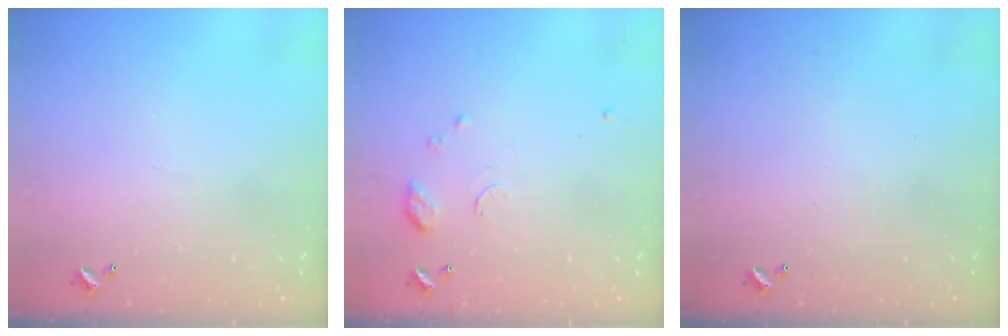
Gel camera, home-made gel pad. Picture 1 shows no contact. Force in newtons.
{"total": 7.9, "press": 7.8, "slide": 0.8}
{"total": 0.0}